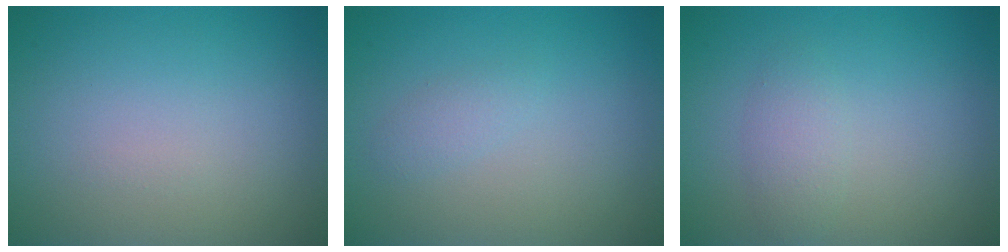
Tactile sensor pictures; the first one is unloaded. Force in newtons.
{"total": 1.1, "press": 1.1, "slide": 0.0}
{"total": 1.7, "press": 1.7, "slide": 0.0}